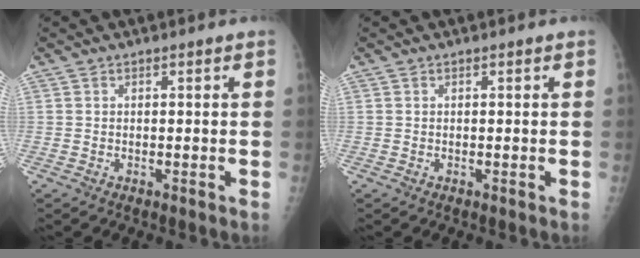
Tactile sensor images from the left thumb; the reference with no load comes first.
{"total": 0.0}